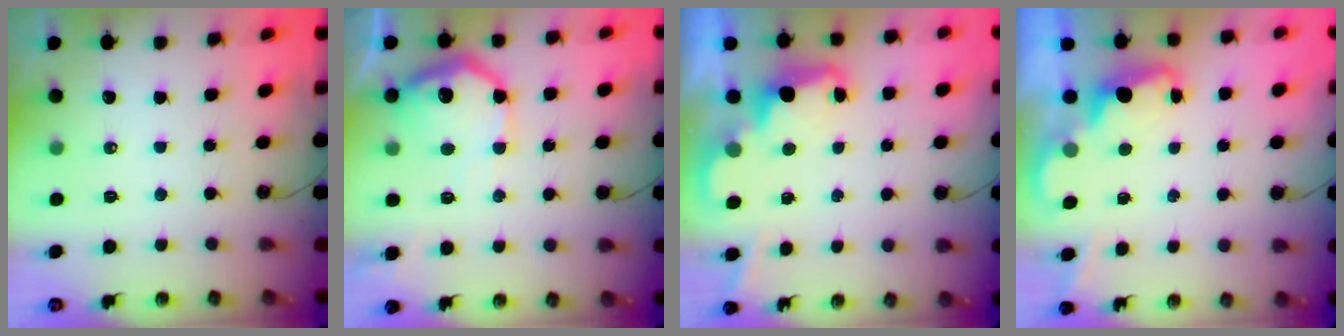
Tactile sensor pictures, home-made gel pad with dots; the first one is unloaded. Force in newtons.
{"total": 15.3, "press": 15.3, "slide": 1.1}
{"total": 2.5, "press": 2.5, "slide": 0.6}
{"total": 2.0, "press": 1.9, "slide": 0.6}